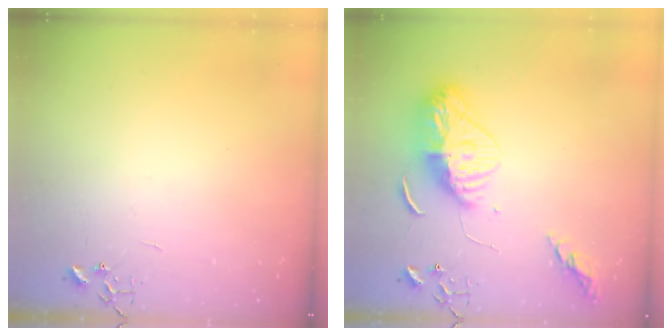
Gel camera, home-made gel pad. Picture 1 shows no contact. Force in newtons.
{"total": 15.2, "press": 15.2, "slide": 1.3}